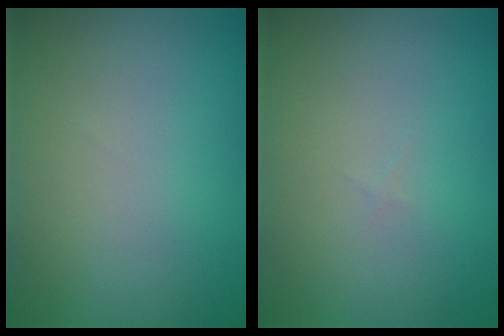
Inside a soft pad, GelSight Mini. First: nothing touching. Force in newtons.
{"total": 0.0}